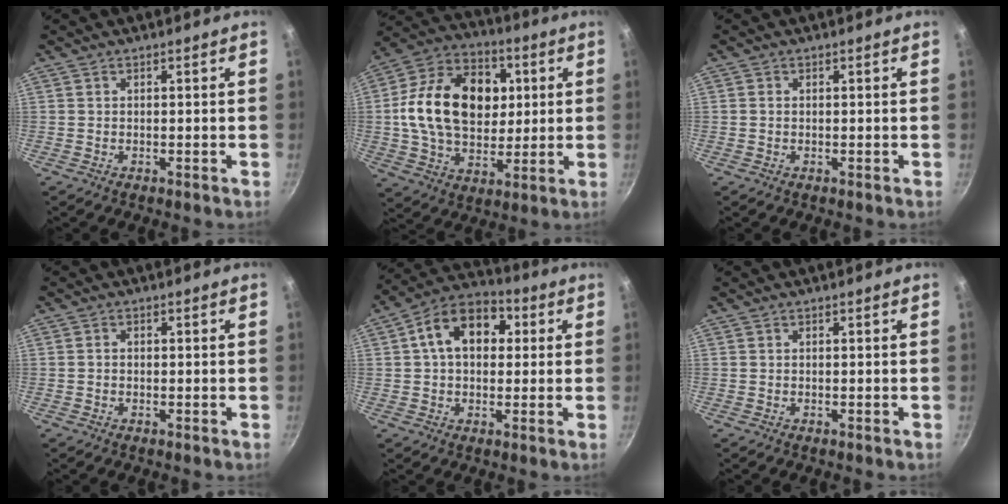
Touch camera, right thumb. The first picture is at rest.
{"total": 22.4, "force": [3.1, 15.9, 15.4], "torque": [-0.232, 0.016, 0.044]}
{"total": 0.6, "force": [0.0, 0.5, 0.3], "torque": [-0.005, 0.003, -0.001]}
{"total": 0.9, "force": [-0.2, 0.7, 0.5], "torque": [-0.009, 0.005, -0.003]}
{"total": 13.0, "force": [2.7, 9.0, 9.0], "torque": [-0.108, 0.024, 0.024]}
{"total": 0.0}